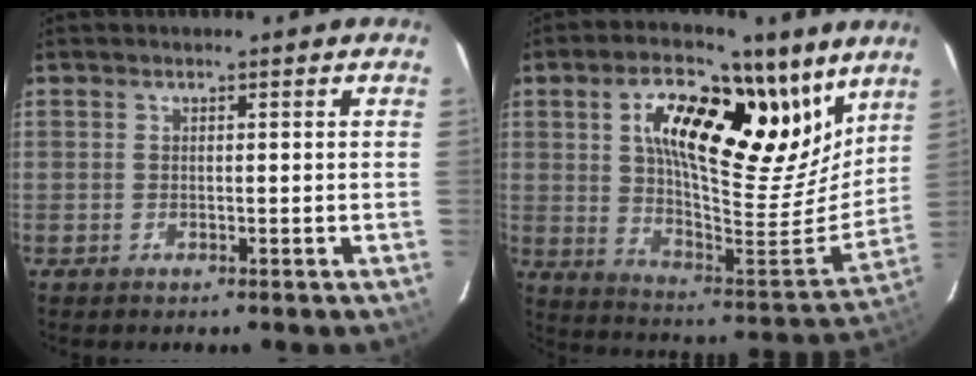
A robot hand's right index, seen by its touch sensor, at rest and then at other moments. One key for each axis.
{"total": 25.3, "fx": 13.2, "fy": 10.2, "fz": 19.0, "tx": -0.299, "ty": 0.005, "tz": 0.221}